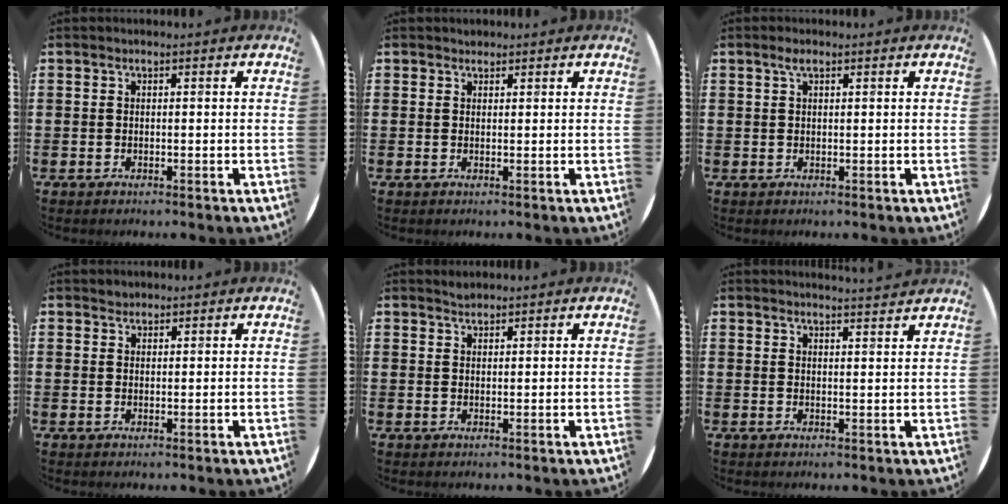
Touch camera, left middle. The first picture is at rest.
{"total": 0.7, "force": [0.6, 0.3, -0.1], "torque": [0.003, 0.004, 0.011]}
{"total": 1.4, "force": [0.7, 0.5, 1.0], "torque": [-0.021, 0.005, 0.011]}
{"total": 1.1, "force": [1.0, 0.4, -0.1], "torque": [0.001, 0.002, 0.020]}
{"total": 1.2, "force": [1.1, 0.2, 0.0], "torque": [0.000, 0.001, 0.022]}
{"total": 2.6, "force": [2.5, -0.4, 0.1], "torque": [-0.003, -0.013, 0.047]}